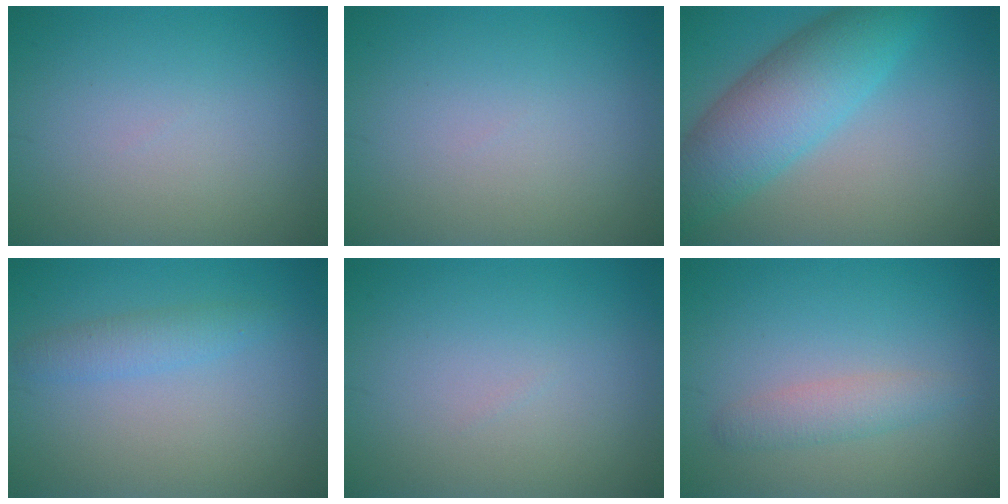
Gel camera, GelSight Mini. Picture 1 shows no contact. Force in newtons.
{"total": 0.0}
{"total": 7.5, "press": 7.5, "slide": 0.1}
{"total": 2.0, "press": 2.0, "slide": 0.2}
{"total": 0.0}
{"total": 2.0, "press": 2.0, "slide": 0.1}